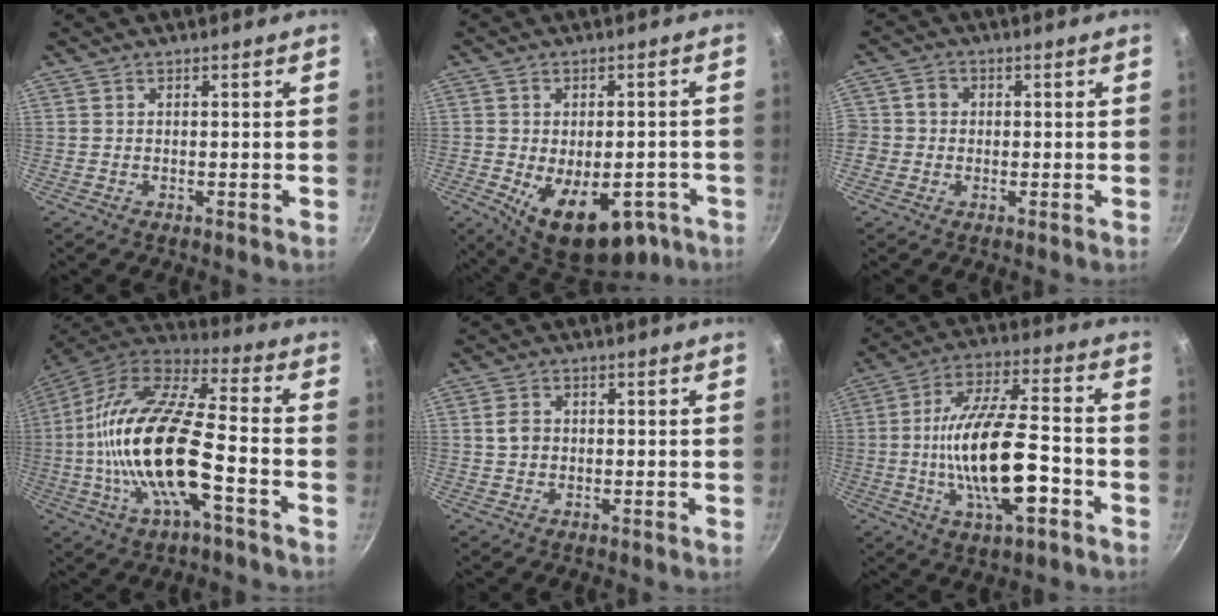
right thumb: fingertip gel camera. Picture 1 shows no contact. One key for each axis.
{"total": 16.3, "fx": -6.6, "fy": 8.9, "fz": 11.9, "tx": -0.132, "ty": 0.006, "tz": -0.075}
{"total": 3.4, "fx": -0.3, "fy": 3.2, "fz": 1.0, "tx": 0.002, "ty": 0.007, "tz": -0.012}
{"total": 22.5, "fx": -5.0, "fy": 7.9, "fz": 20.4, "tx": -0.392, "ty": 0.031, "tz": -0.109}
{"total": 2.9, "fx": 0.2, "fy": 2.4, "fz": 1.7, "tx": -0.024, "ty": 0.004, "tz": 0.002}
{"total": 18.9, "fx": -4.8, "fy": 7.0, "fz": 16.9, "tx": -0.298, "ty": 0.028, "tz": -0.087}